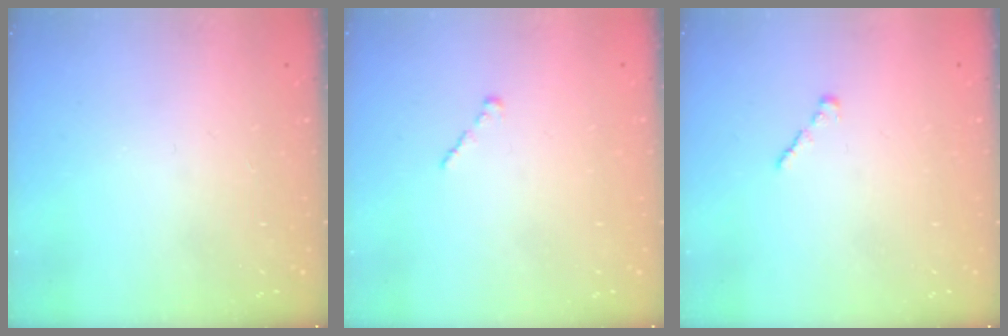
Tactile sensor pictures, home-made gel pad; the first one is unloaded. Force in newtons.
{"total": 0.0}
{"total": 1.0, "press": 0.9, "slide": 0.5}